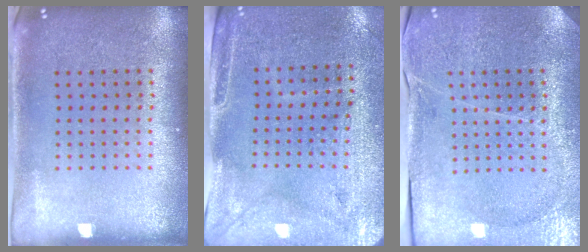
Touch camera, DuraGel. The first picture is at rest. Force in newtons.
{"total": 3.0, "press": 2.6, "slide": 1.5}
{"total": 3.5, "press": 3.4, "slide": 0.8}